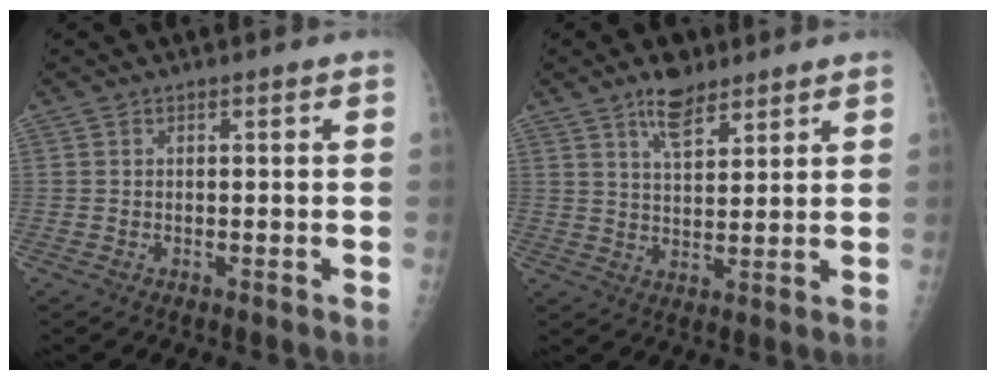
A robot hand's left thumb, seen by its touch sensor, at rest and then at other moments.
{"total": 6.6, "force": [4.8, 2.8, 3.7], "torque": [-0.043, -0.029, 0.083]}